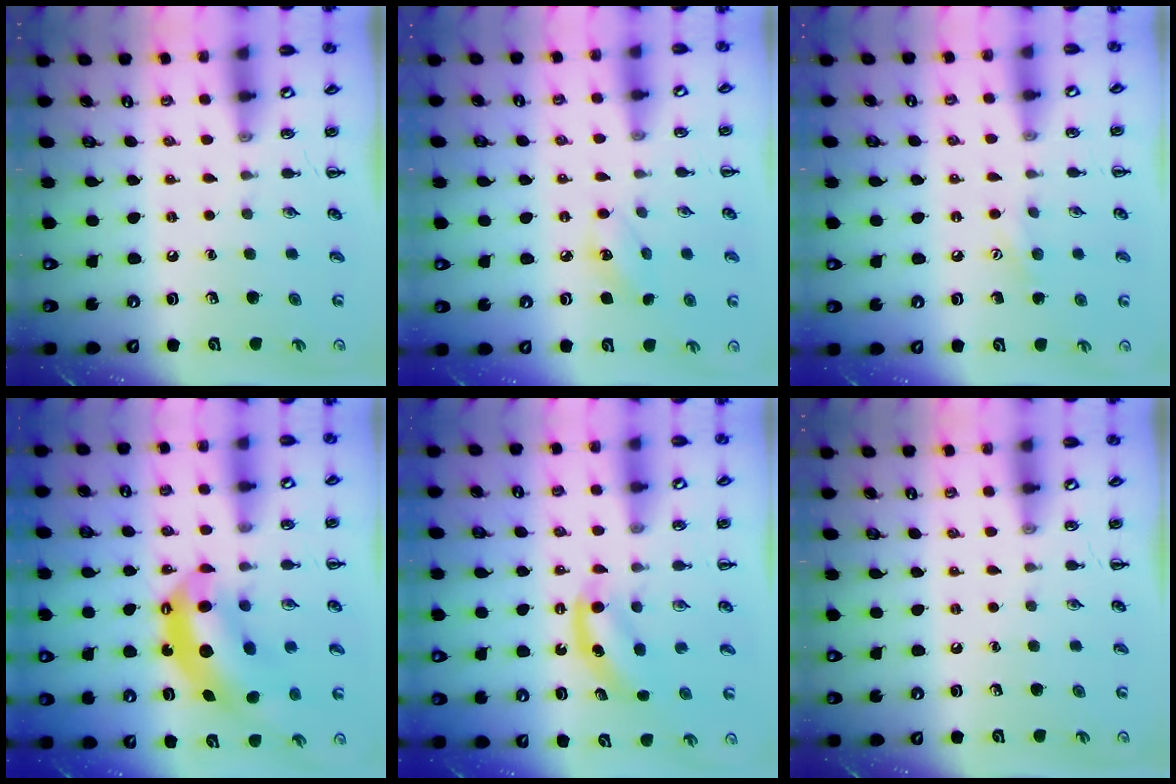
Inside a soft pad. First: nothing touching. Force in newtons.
{"total": 6.3, "press": 6.2, "slide": 1.2}
{"total": 6.8, "press": 6.6, "slide": 1.7}
{"total": 11.9, "press": 11.5, "slide": 3.1}
{"total": 5.4, "press": 5.3, "slide": 1.0}
{"total": 0.0}